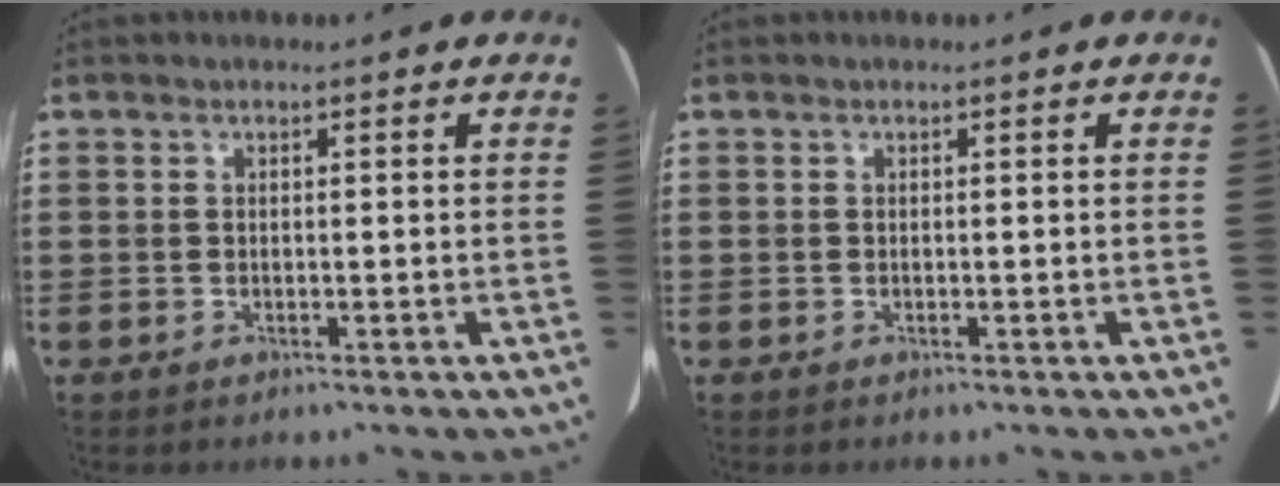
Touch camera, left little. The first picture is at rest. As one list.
[{"total": 0.0}]